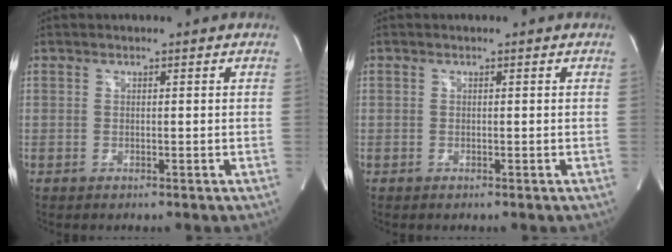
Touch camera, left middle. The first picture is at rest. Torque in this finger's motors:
{"motor_torque": [0.00, 0.00, 0.00, 0.00]}